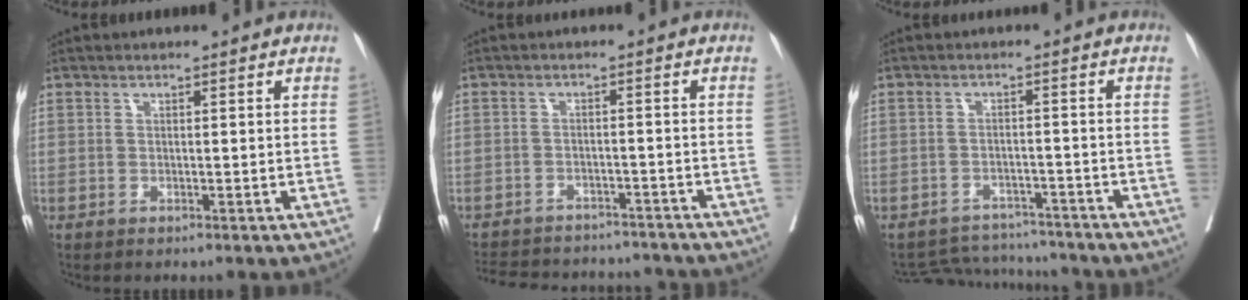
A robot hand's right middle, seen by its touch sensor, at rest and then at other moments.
{"total": 16.6, "force": [-15.2, 4.7, 4.7], "torque": [-0.126, -0.002, -0.201]}
{"total": 7.7, "force": [-7.6, 1.4, -0.5], "torque": [0.004, 0.010, -0.106]}